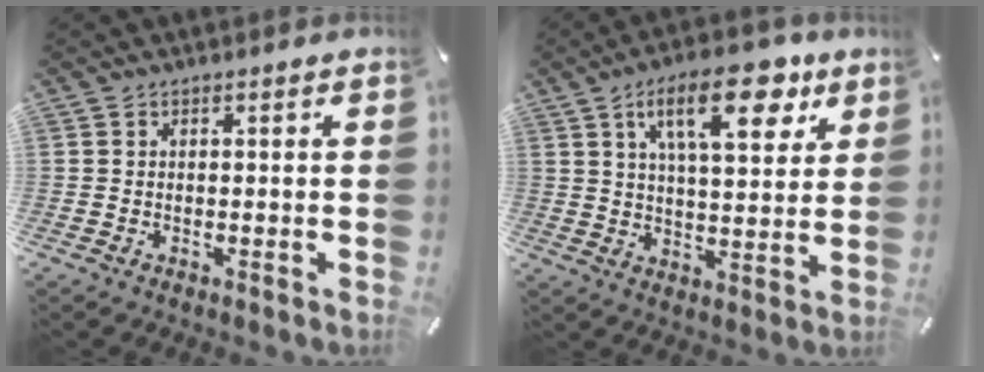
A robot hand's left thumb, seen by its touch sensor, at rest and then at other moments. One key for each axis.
{"total": 17.3, "fx": 8.9, "fy": 7.5, "fz": 12.8, "tx": -0.192, "ty": -0.024, "tz": 0.141}